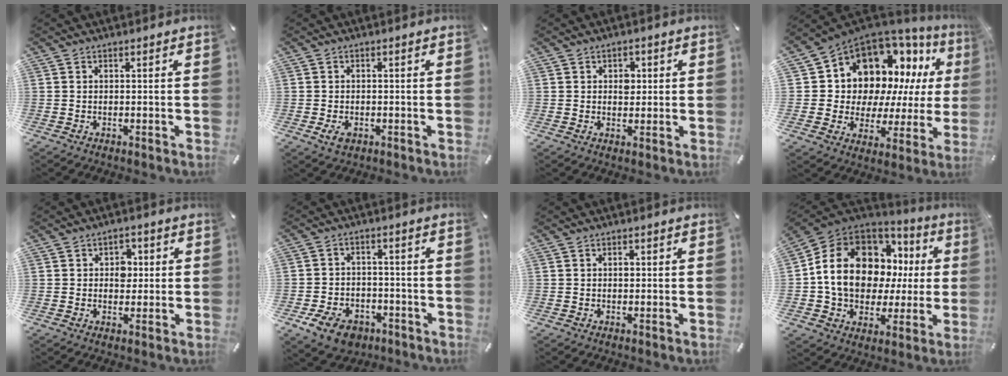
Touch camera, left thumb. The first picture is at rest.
{"total": 2.7, "force": [-1.1, 1.8, 1.7], "torque": [-0.037, 0.002, -0.022]}
{"total": 3.5, "force": [0.6, 2.7, 2.1], "torque": [-0.013, -0.005, 0.001]}
{"total": 12.6, "force": [7.5, 9.2, 4.1], "torque": [-0.070, -0.088, 0.141]}
{"total": 4.5, "force": [0.4, 3.6, 2.6], "torque": [-0.023, -0.002, -0.004]}
{"total": 8.3, "force": [-4.8, 5.7, 3.6], "torque": [-0.074, 0.033, -0.085]}
{"total": 1.1, "force": [0.1, 0.7, 0.8], "torque": [-0.008, 0.000, -0.001]}
{"total": 16.9, "force": [3.2, 12.9, 10.5], "torque": [-0.204, -0.016, 0.061]}